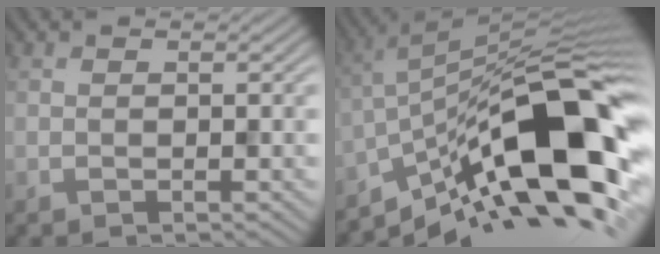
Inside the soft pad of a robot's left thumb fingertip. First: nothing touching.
{"total": 16.6, "force": [-7.6, 5.2, 13.8], "torque": [-0.220, 0.011, -0.150]}